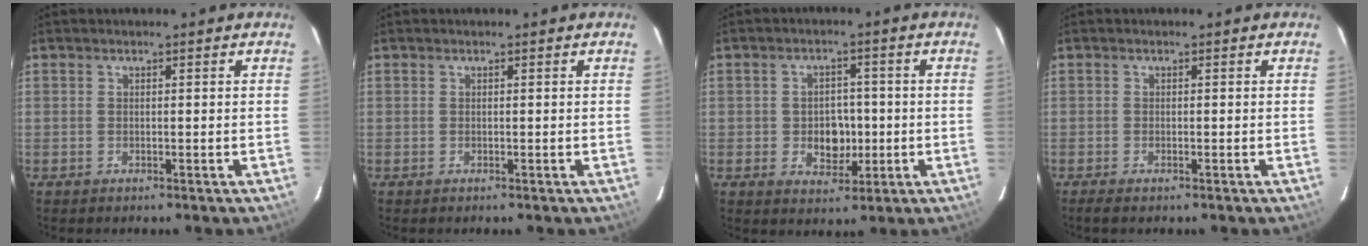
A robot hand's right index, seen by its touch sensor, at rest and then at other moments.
{"total": 0.0}
{"total": 5.9, "force": [-0.9, 4.7, 3.4], "torque": [-0.065, 0.006, -0.006]}
{"total": 1.4, "force": [-1.1, 0.1, 0.9], "torque": [-0.019, -0.003, -0.020]}